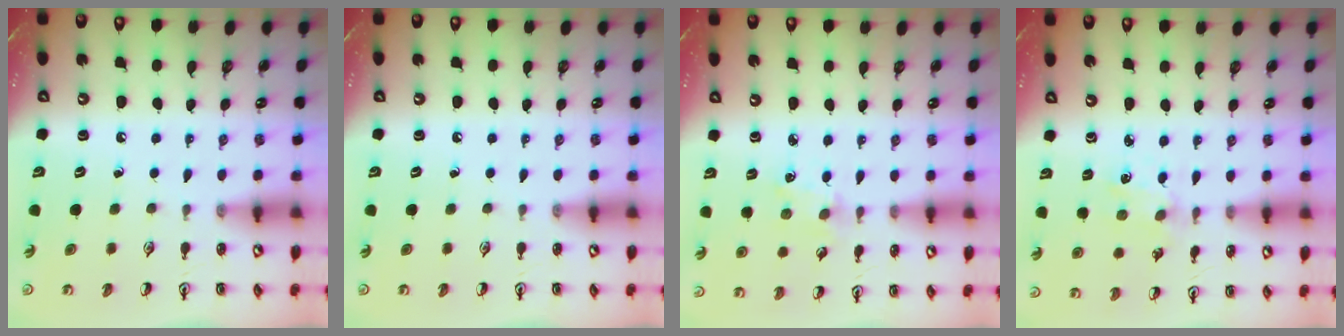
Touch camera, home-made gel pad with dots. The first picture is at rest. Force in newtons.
{"total": 0.0}
{"total": 2.8, "press": 2.8, "slide": 0.4}
{"total": 1.4, "press": 1.4, "slide": 0.2}